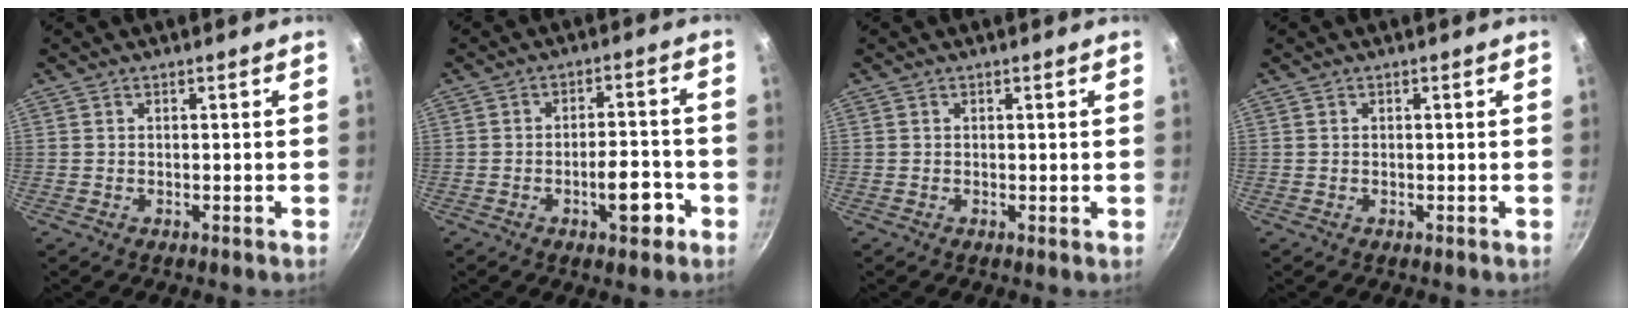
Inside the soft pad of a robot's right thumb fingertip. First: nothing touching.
{"total": 7.3, "force": [-3.1, 3.0, 5.8], "torque": [-0.062, 0.024, -0.046]}
{"total": 0.0}
{"total": 0.0}